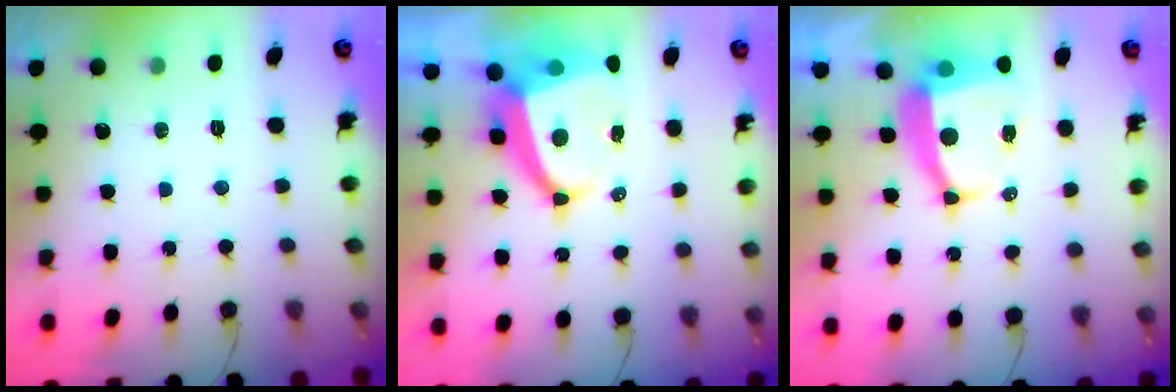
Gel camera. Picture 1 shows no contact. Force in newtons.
{"total": 10.2, "press": 10.1, "slide": 1.3}
{"total": 9.4, "press": 9.3, "slide": 1.2}